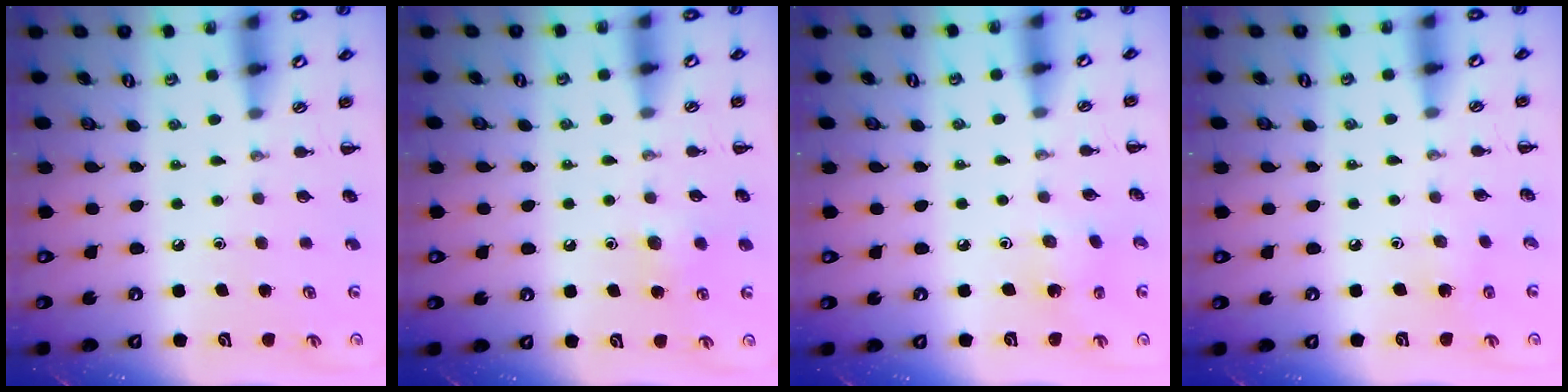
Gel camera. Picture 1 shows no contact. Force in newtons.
{"total": 7.1, "press": 6.7, "slide": 2.4}
{"total": 1.8, "press": 1.7, "slide": 0.7}
{"total": 3.7, "press": 3.5, "slide": 1.1}